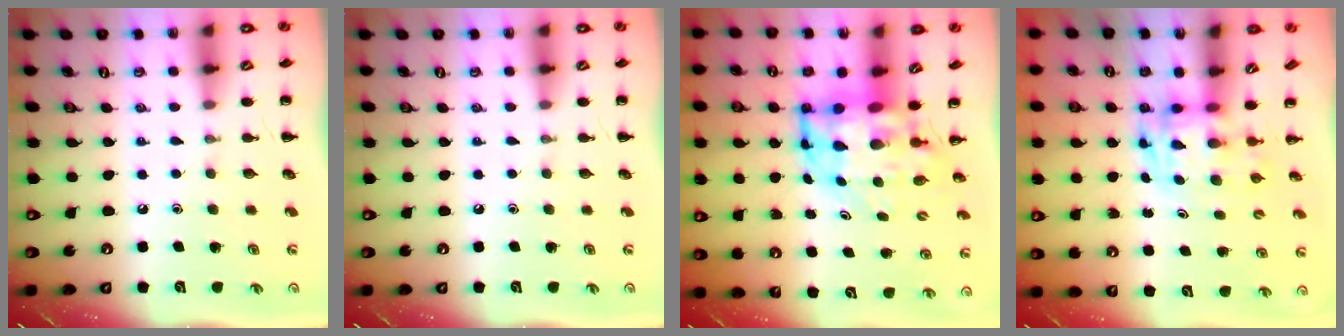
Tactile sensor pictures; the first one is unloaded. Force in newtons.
{"total": 0.0}
{"total": 7.9, "press": 7.6, "slide": 1.9}
{"total": 3.5, "press": 3.4, "slide": 0.6}